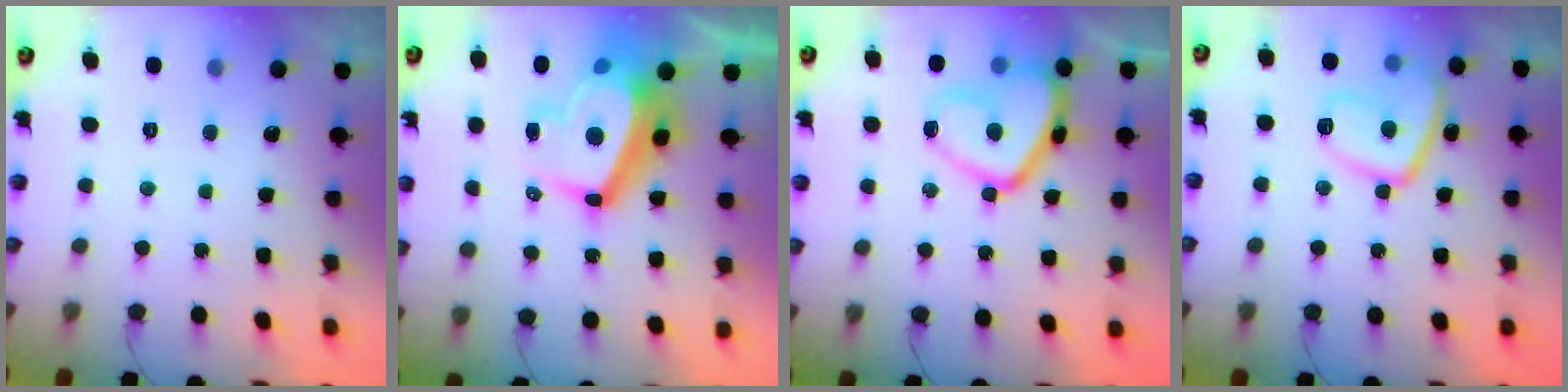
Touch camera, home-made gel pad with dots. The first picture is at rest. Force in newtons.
{"total": 14.6, "press": 14.2, "slide": 3.5}
{"total": 14.1, "press": 14.0, "slide": 1.2}
{"total": 11.3, "press": 11.3, "slide": 1.1}